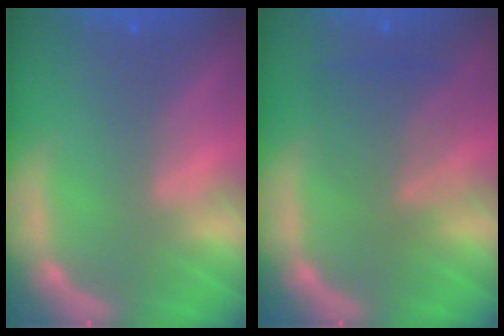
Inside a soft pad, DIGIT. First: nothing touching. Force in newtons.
{"total": 4.6}